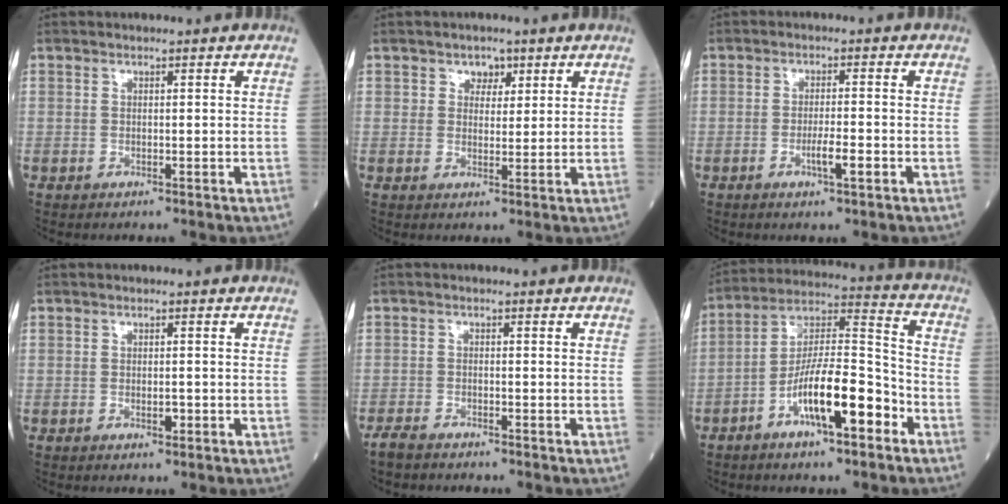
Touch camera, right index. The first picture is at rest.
{"total": 2.9, "force": [1.6, 2.2, 1.1], "torque": [-0.007, 0.000, 0.022]}
{"total": 3.3, "force": [-1.3, 0.3, 3.0], "torque": [-0.051, -0.001, -0.022]}
{"total": 1.4, "force": [-0.5, 0.5, 1.2], "torque": [-0.020, -0.001, -0.007]}
{"total": 3.0, "force": [-2.7, 0.8, 1.1], "torque": [-0.024, -0.005, -0.046]}
{"total": 13.5, "force": [-6.2, 3.0, 11.7], "torque": [-0.210, 0.012, -0.109]}